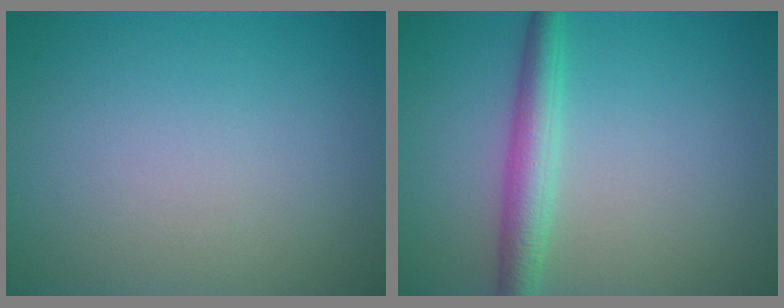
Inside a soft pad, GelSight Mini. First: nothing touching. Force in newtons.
{"total": 3.5, "press": 3.5, "slide": 0.0}